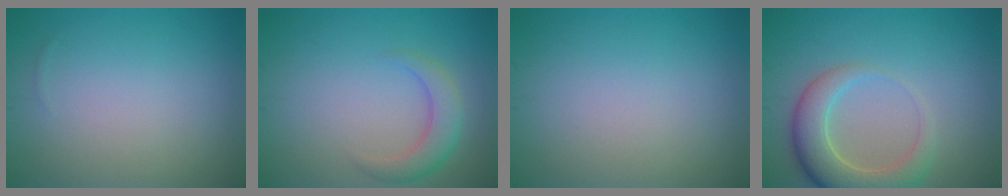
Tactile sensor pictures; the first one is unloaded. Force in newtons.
{"total": 2.9, "press": 2.9, "slide": 0.2}
{"total": 0.0}
{"total": 5.6, "press": 5.6, "slide": 0.7}